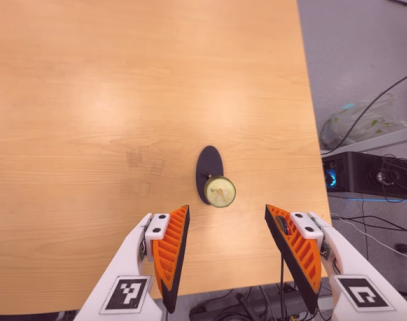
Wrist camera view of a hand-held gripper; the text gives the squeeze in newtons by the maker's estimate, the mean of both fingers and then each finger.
{"total": 0.0}